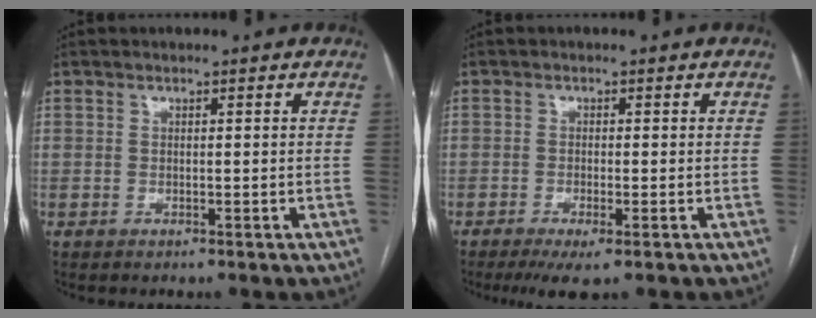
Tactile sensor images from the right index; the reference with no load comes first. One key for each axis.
{"total": 4.0, "fx": -2.3, "fy": 0.6, "fz": 3.2, "tx": -0.053, "ty": -0.012, "tz": -0.037}